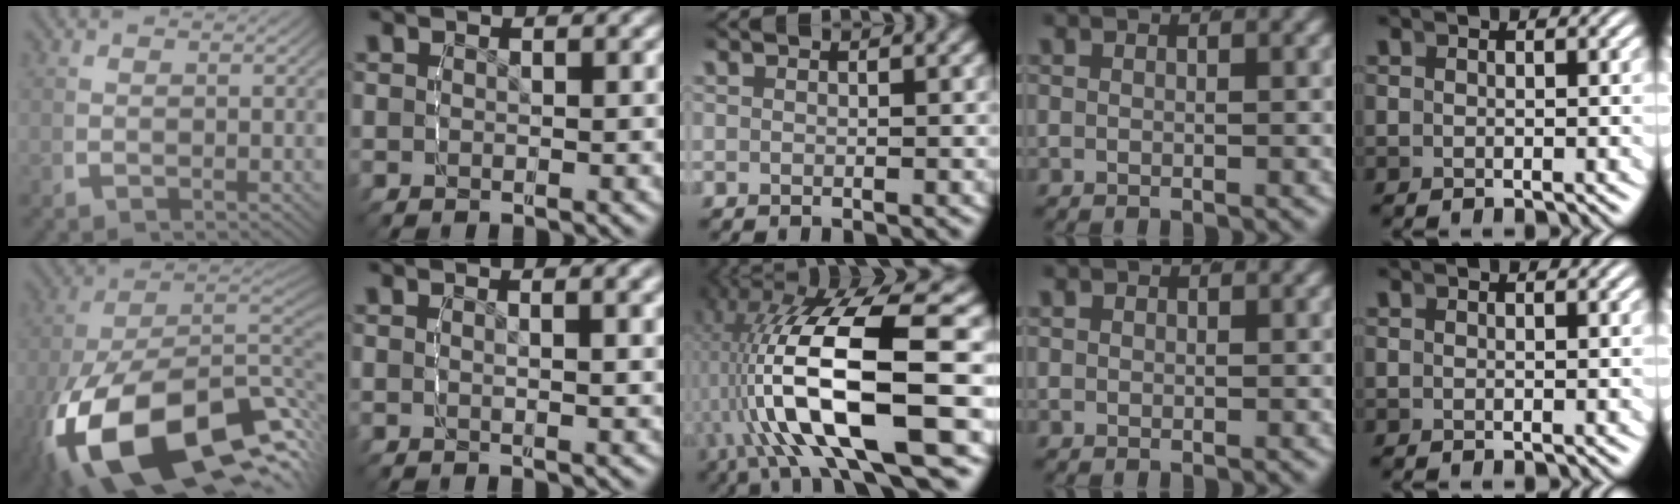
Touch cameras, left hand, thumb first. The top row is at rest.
{"thumb": {"total": 25.3, "force": [-5.1, 16.1, 18.8], "torque": [-0.335, -0.073, -0.054]}, "index": {"total": 1.6, "force": [0.6, 0.0, 1.5], "torque": [-0.024, -0.001, 0.009]}, "middle": {"total": 13.3, "force": [-0.4, 4.9, 12.4], "torque": [-0.212, 0.002, -0.003]}, "ring": {"total": 0.6, "force": [0.2, 0.5, 0.2], "torque": [-0.009, -0.007, 0.006]}}